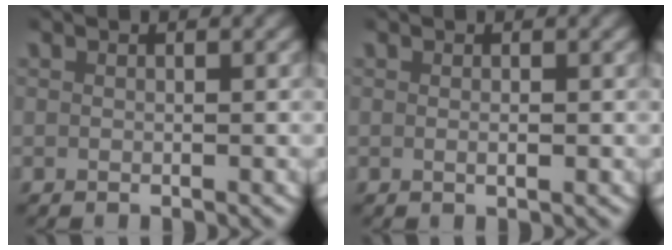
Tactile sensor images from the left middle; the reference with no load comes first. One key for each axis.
{"total": 0.5, "fx": 0.0, "fy": 0.1, "fz": 0.5, "tx": -0.011, "ty": -0.003, "tz": 0.002}